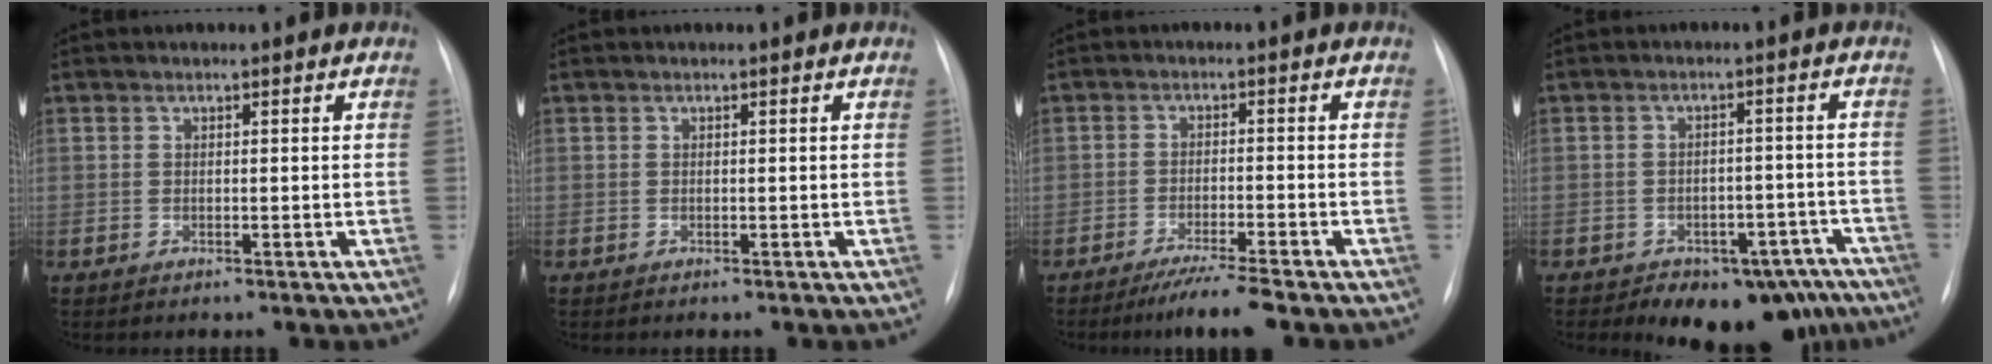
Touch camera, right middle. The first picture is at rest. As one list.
[{"total": 0.0}, {"total": 5.2, "force": [-4.3, -0.2, 3.0], "torque": [-0.052, -0.015, -0.075]}, {"total": 12.5, "force": [-9.9, 6.4, 4.1], "torque": [-0.023, 0.028, -0.118]}]